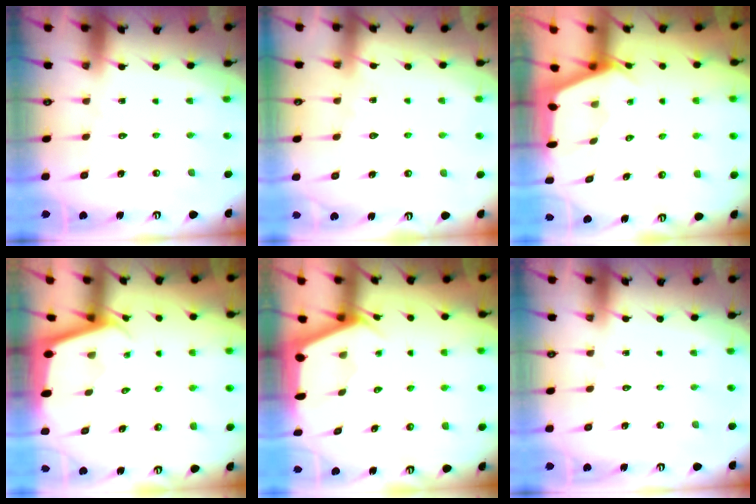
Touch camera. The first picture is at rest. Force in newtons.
{"total": 6.7, "press": 6.6, "slide": 0.6}
{"total": 2.4, "press": 2.4, "slide": 0.3}
{"total": 1.9, "press": 1.9, "slide": 0.0}
{"total": 2.5, "press": 2.4, "slide": 0.3}
{"total": 0.0}